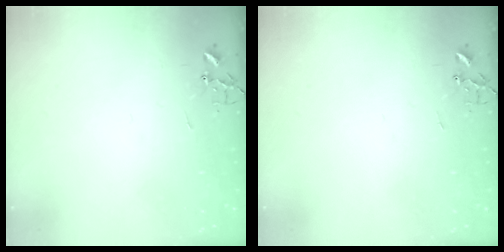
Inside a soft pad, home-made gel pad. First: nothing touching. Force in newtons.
{"total": 0.0}